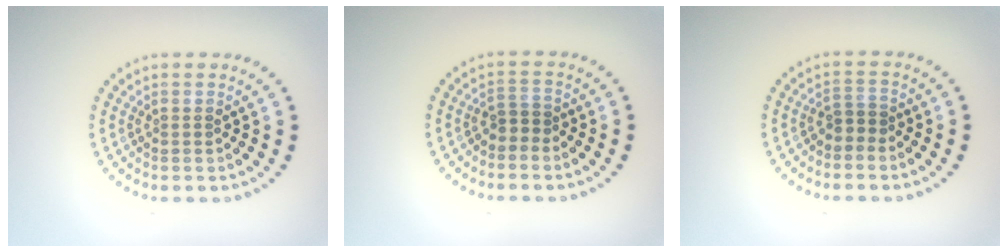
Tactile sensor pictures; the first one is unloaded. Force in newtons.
{"total": 1.5, "press": 1.2, "slide": 0.9}
{"total": 1.5, "press": 1.2, "slide": 0.9}